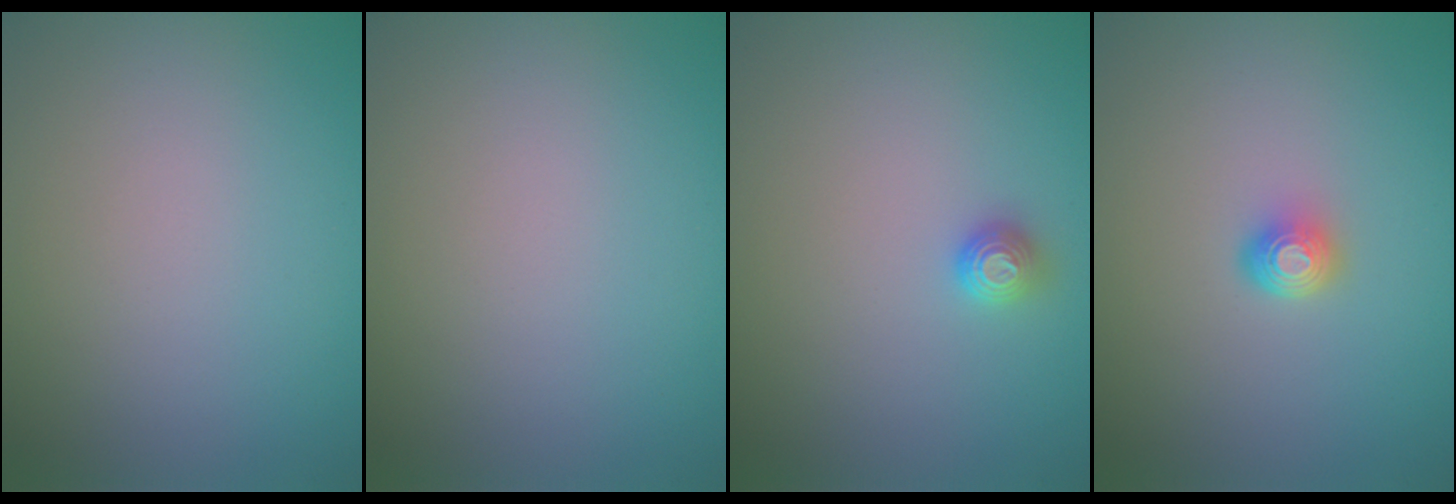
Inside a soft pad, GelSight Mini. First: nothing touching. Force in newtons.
{"total": 0.0}
{"total": 1.0, "press": 1.0, "slide": 0.3}
{"total": 1.7, "press": 1.3, "slide": 1.1}